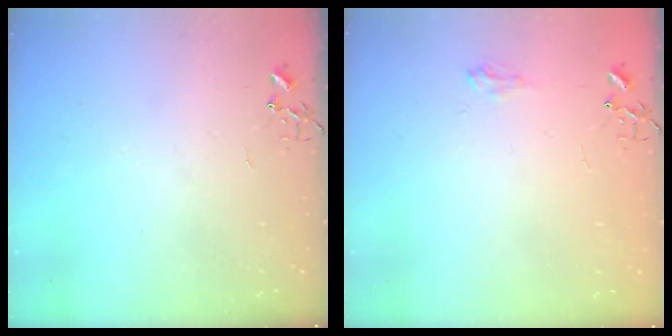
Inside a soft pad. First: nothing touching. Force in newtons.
{"total": 7.9, "press": 7.8, "slide": 1.0}